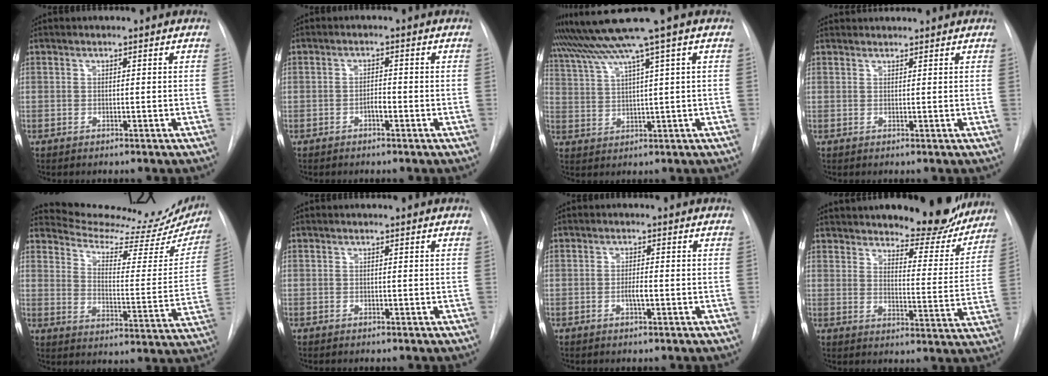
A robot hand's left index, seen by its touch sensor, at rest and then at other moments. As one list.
[{"total": 1.4, "force": [-0.7, 0.4, 1.1], "torque": [-0.017, 0.003, -0.014]}, {"total": 10.4, "force": [7.5, -2.6, 6.7], "torque": [-0.117, 0.024, 0.128]}, {"total": 4.1, "force": [4.0, 0.4, 0.7], "torque": [-0.010, 0.036, 0.056]}, {"total": 22.8, "force": [21.8, 3.6, 6.0], "torque": [-0.081, -0.085, 0.272]}, {"total": 0.0}, {"total": 1.7, "force": [-0.5, 0.2, 1.7], "torque": [-0.031, 0.000, -0.009]}, {"total": 15.0, "force": [13.7, 3.4, 5.2], "torque": [-0.054, -0.031, 0.179]}]